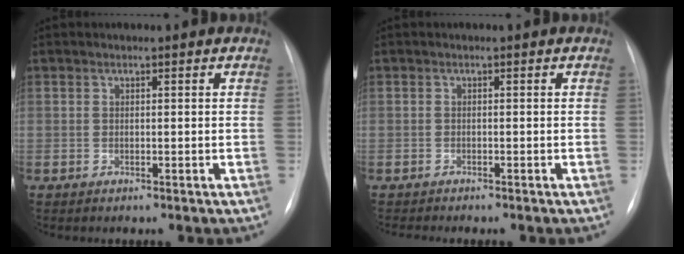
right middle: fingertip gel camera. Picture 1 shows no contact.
{"total": 1.8, "force": [-1.6, -0.1, 0.7], "torque": [-0.006, -0.001, -0.021]}